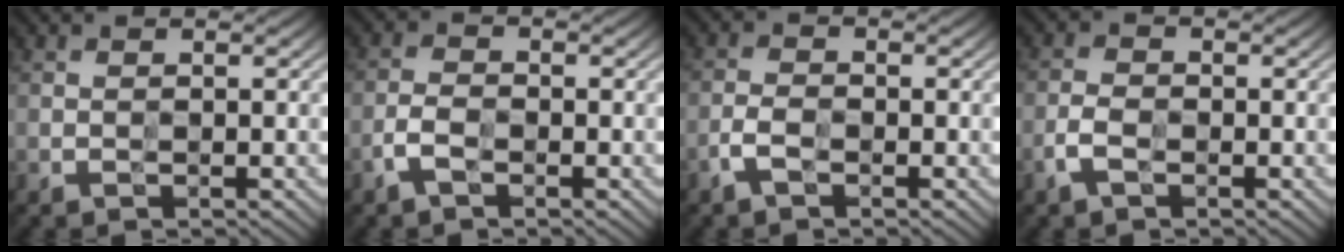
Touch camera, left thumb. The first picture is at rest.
{"total": 3.2, "force": [-2.2, 1.7, 1.6], "torque": [-0.035, -0.003, -0.048]}
{"total": 3.0, "force": [-2.2, 1.5, 1.5], "torque": [-0.031, -0.003, -0.047]}
{"total": 3.5, "force": [-2.1, 2.0, 1.9], "torque": [-0.041, -0.005, -0.047]}